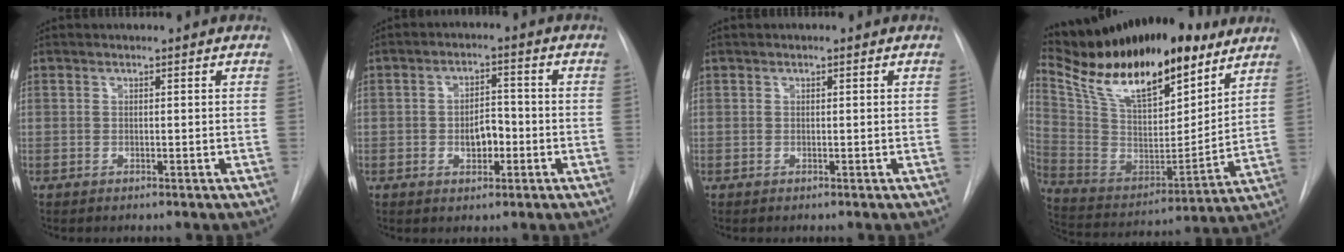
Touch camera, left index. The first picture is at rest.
{"total": 4.4, "force": [-1.3, 2.5, 3.4], "torque": [-0.051, 0.009, -0.017]}
{"total": 0.0}
{"total": 24.3, "force": [19.0, 7.4, 13.1], "torque": [-0.231, -0.004, 0.321]}